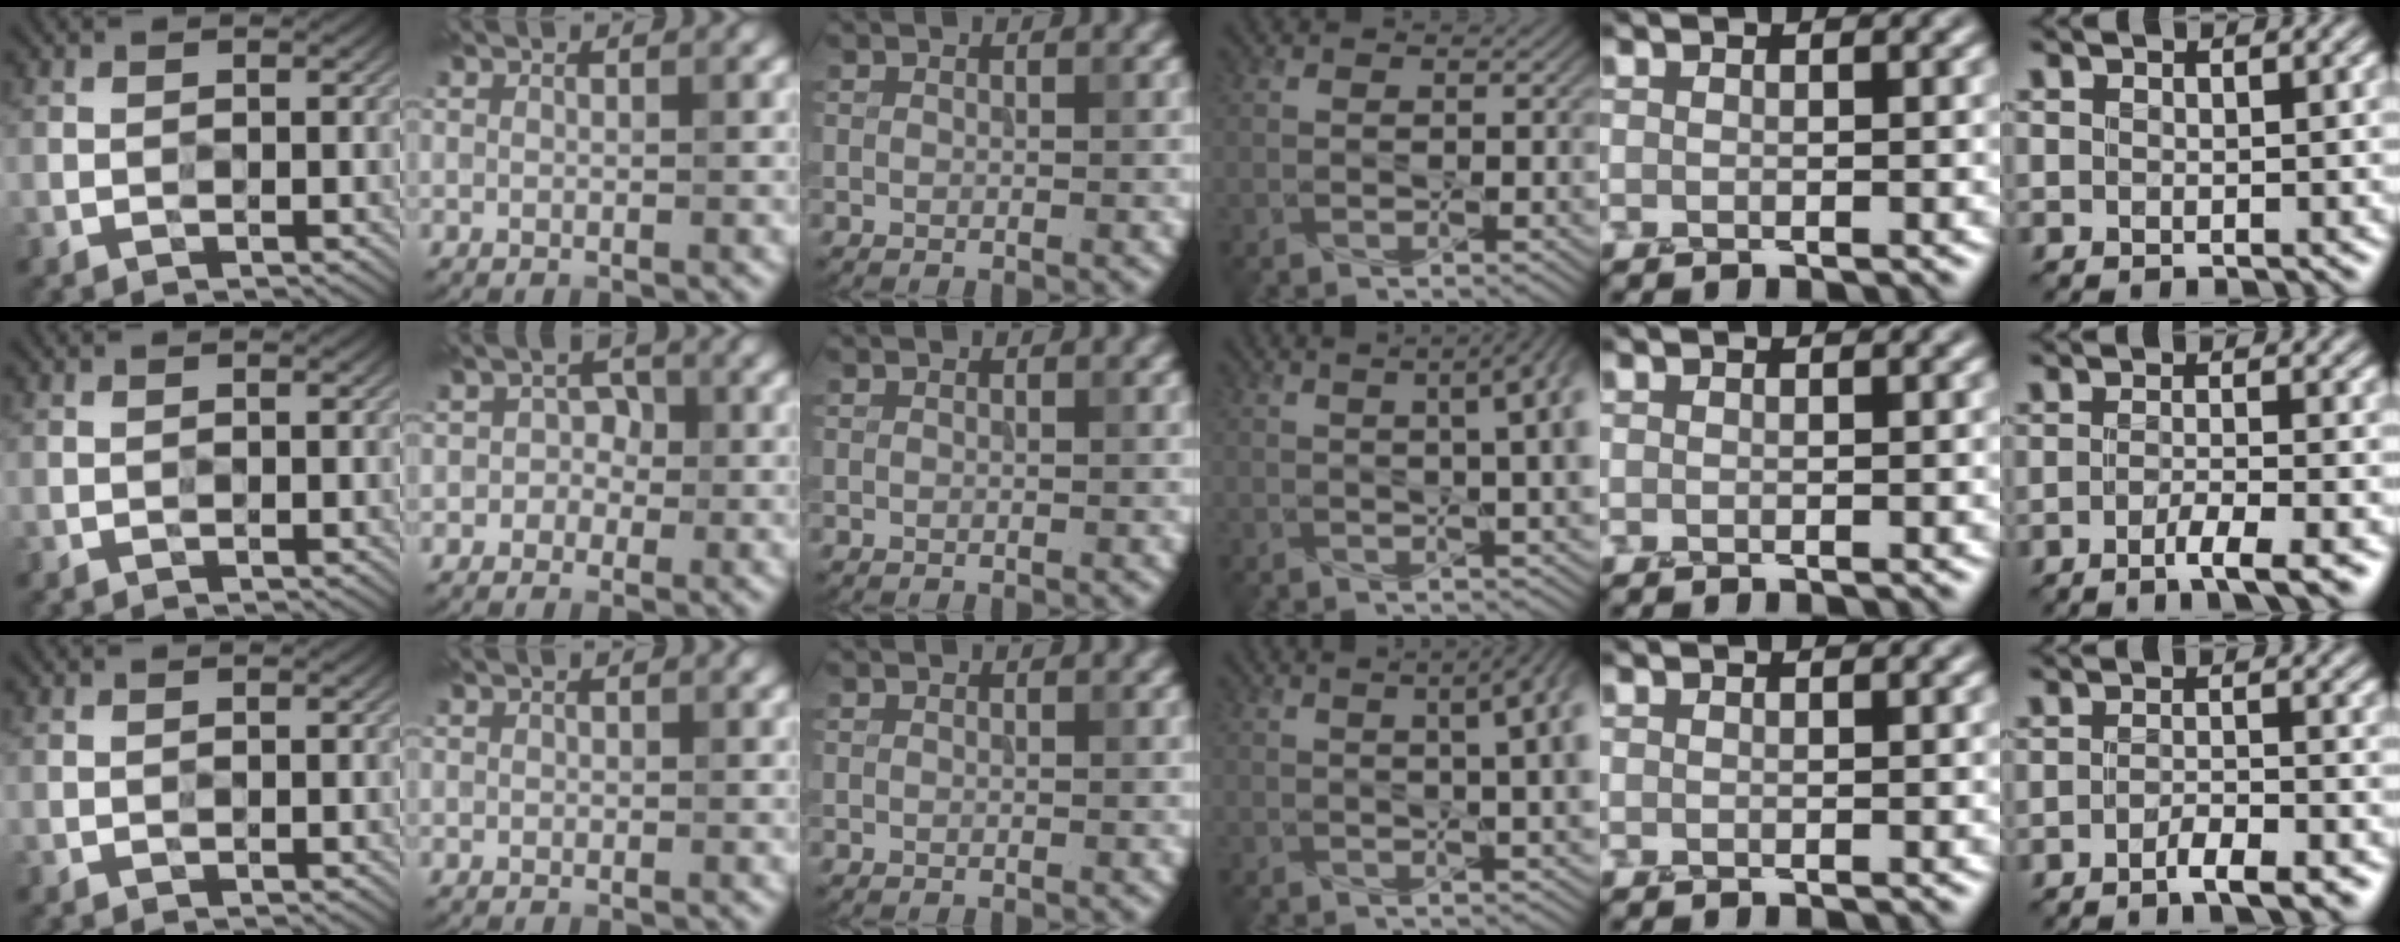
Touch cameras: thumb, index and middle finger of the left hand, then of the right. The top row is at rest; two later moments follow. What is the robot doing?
{"motion": "screw", "object": "organic brewed tea cap"}